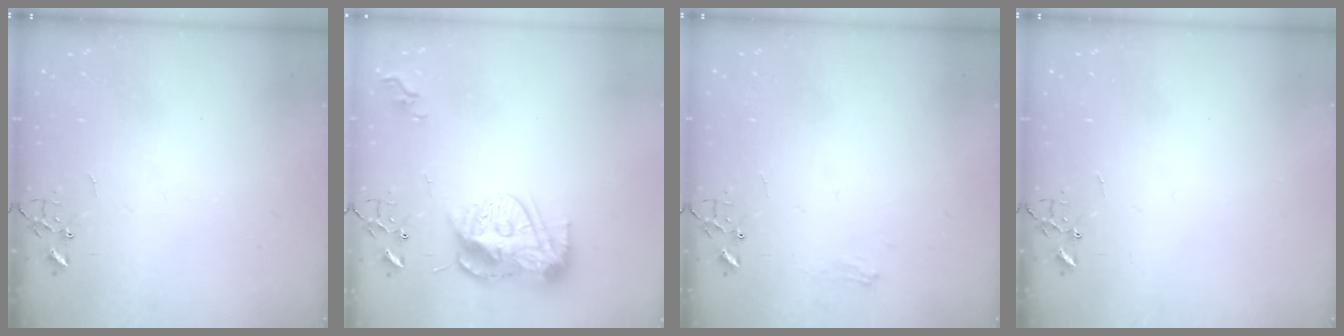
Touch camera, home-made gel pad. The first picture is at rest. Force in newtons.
{"total": 14.8, "press": 14.7, "slide": 1.4}
{"total": 5.3, "press": 5.3, "slide": 0.6}
{"total": 0.0}